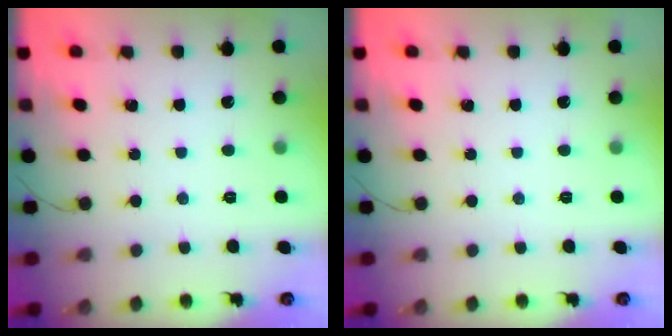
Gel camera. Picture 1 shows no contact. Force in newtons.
{"total": 0.0}